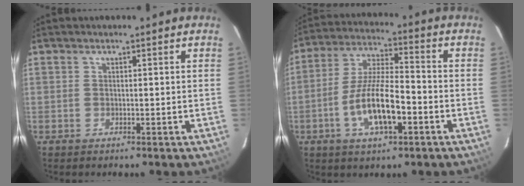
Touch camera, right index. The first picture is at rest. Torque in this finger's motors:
{"motor_torque": [0.95, -0.72, 0.58, 0.16]}